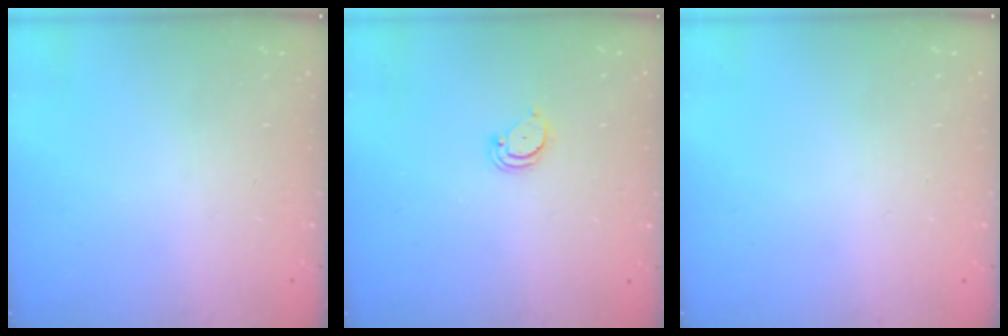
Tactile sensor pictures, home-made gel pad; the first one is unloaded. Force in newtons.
{"total": 2.1, "press": 2.1, "slide": 0.1}
{"total": 0.0}